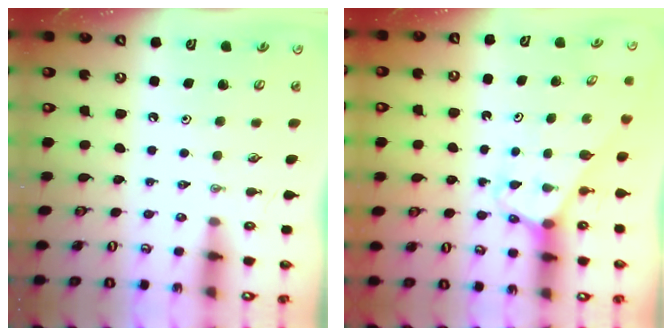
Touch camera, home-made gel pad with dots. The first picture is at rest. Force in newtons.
{"total": 3.1, "press": 3.1, "slide": 0.2}